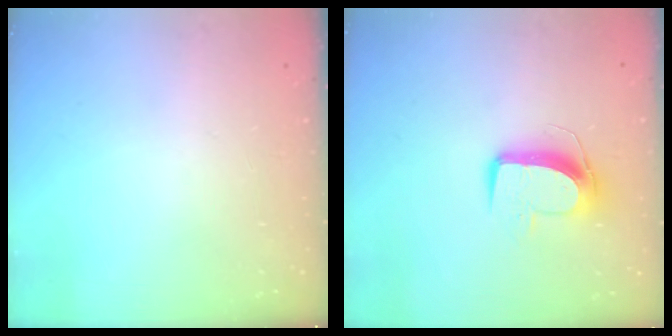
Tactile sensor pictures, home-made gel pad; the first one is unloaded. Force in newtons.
{"total": 9.8, "press": 9.8, "slide": 1.0}